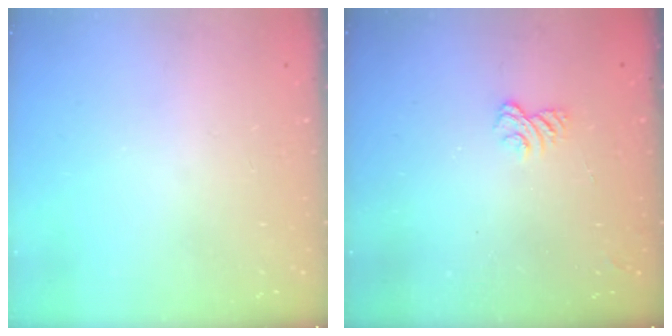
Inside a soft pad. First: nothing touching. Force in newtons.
{"total": 2.6, "press": 2.2, "slide": 1.3}